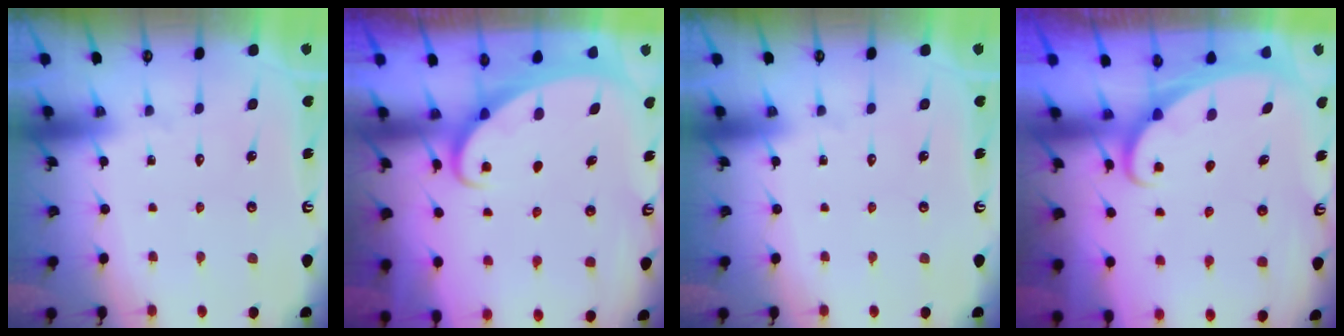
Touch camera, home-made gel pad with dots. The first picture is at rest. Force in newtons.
{"total": 2.0, "press": 2.0, "slide": 0.2}
{"total": 0.0}
{"total": 1.6, "press": 1.6, "slide": 0.1}